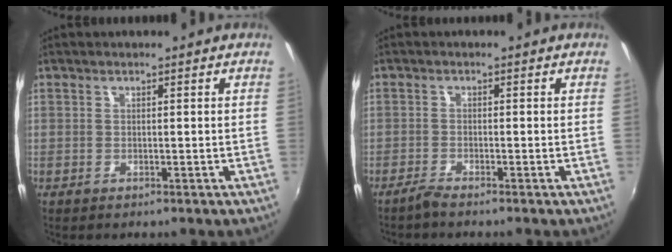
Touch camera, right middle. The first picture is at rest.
{"total": 1.9, "force": [-1.8, -0.1, 0.7], "torque": [-0.024, -0.002, -0.036]}